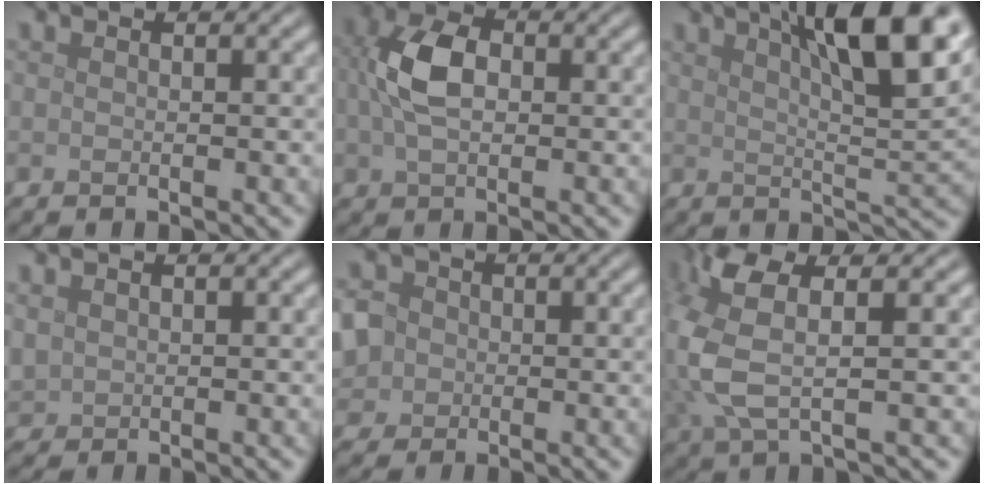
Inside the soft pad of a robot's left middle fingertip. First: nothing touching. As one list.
[{"total": 5.3, "force": [0.4, 3.6, 3.9], "torque": [-0.090, 0.004, 0.003]}, {"total": 11.7, "force": [5.6, 3.4, 9.7], "torque": [-0.115, 0.017, 0.072]}, {"total": 1.2, "force": [0.5, 1.1, 0.2], "torque": [-0.013, -0.005, 0.016]}, {"total": 6.8, "force": [-0.4, 6.2, 2.7], "torque": [-0.072, 0.021, -0.038]}, {"total": 6.0, "force": [1.7, 2.3, 5.2], "torque": [-0.137, 0.006, 0.031]}]